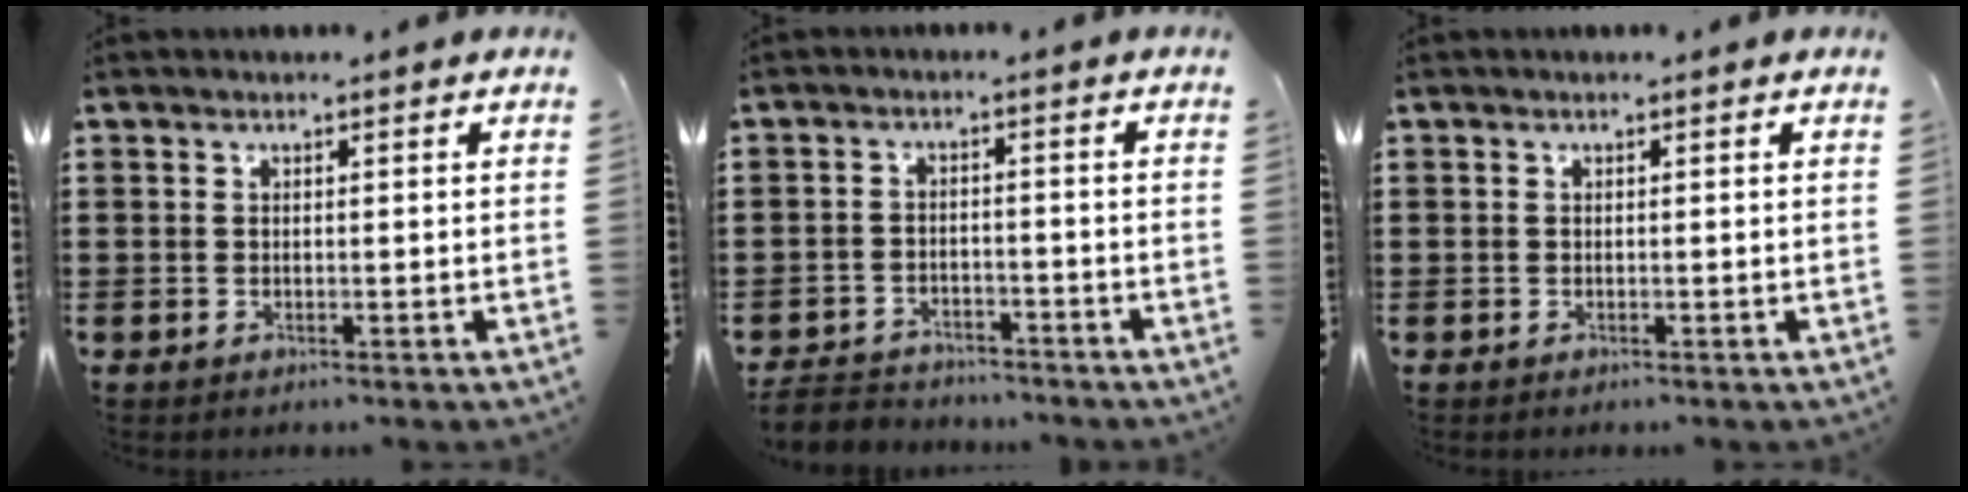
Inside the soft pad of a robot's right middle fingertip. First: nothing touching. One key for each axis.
{"total": 3.6, "fx": -3.5, "fy": 0.8, "fz": 0.0, "tx": -0.012, "ty": 0.000, "tz": -0.077}
{"total": 0.0}